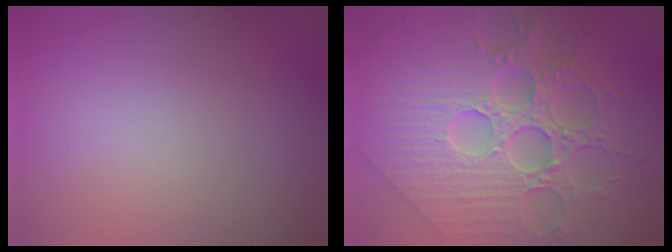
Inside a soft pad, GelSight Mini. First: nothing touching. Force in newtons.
{"total": 7.5, "press": 6.6, "slide": 3.5}